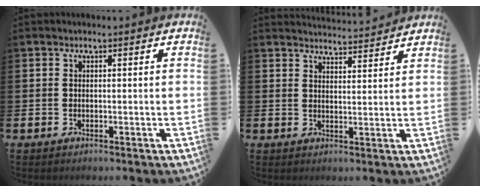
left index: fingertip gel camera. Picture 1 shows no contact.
{"total": 3.8, "force": [3.8, 0.1, -0.1], "torque": [-0.001, -0.029, 0.068]}